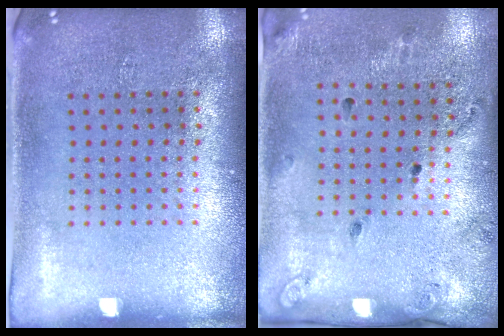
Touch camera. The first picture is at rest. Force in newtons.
{"total": 1.8, "press": 1.2, "slide": 1.3}